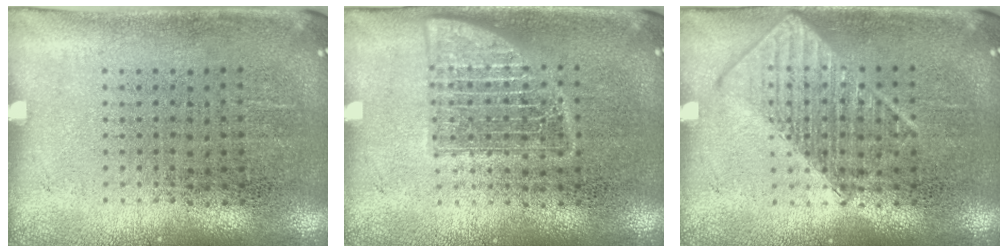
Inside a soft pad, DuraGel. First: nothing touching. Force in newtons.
{"total": 2.6, "press": 2.5, "slide": 0.4}
{"total": 2.5, "press": 2.5, "slide": 0.4}